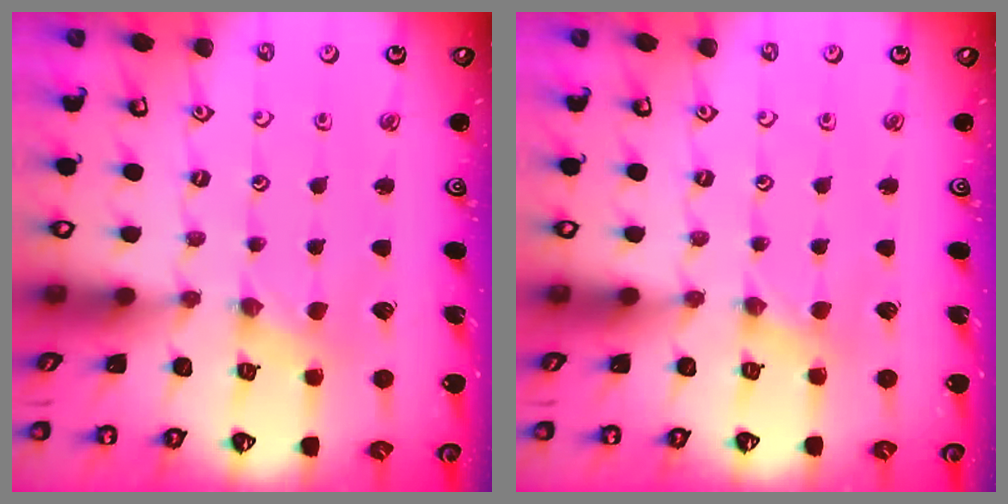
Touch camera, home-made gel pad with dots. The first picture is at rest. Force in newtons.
{"total": 1.8, "press": 1.8, "slide": 0.2}